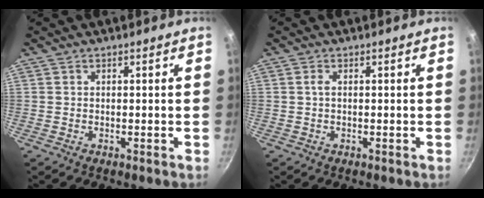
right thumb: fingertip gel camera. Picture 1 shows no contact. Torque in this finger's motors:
{"motor_torque": [-0.36, -0.34, 0.18, -0.06, 0.00]}